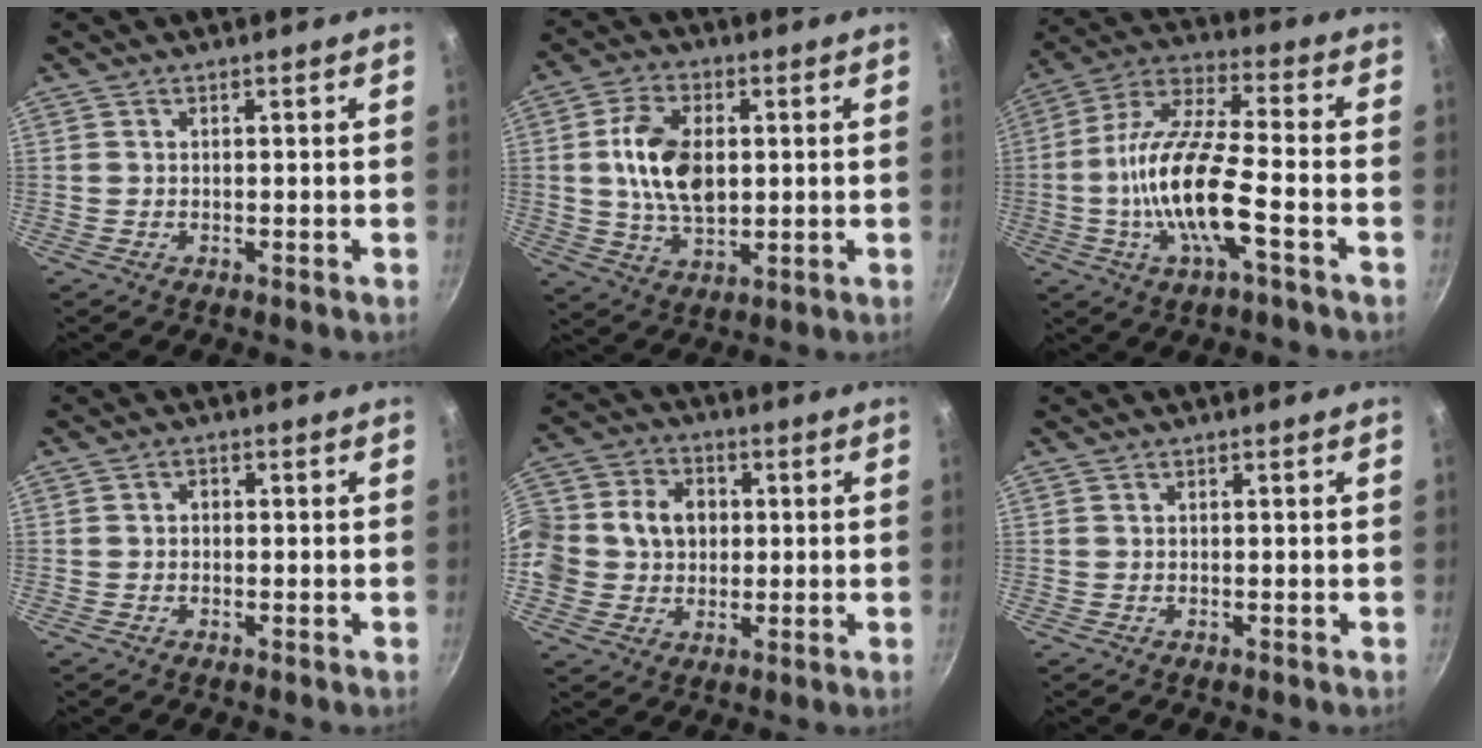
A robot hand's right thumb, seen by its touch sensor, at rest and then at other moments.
{"total": 12.1, "force": [1.3, 7.5, 9.5], "torque": [-0.157, 0.001, 0.021]}
{"total": 16.2, "force": [-4.4, 4.9, 14.8], "torque": [-0.287, 0.036, -0.097]}
{"total": 1.4, "force": [-0.2, 1.2, 0.7], "torque": [-0.010, 0.007, -0.007]}
{"total": 15.8, "force": [1.0, 13.7, 7.8], "torque": [-0.153, 0.031, 0.008]}
{"total": 0.0}